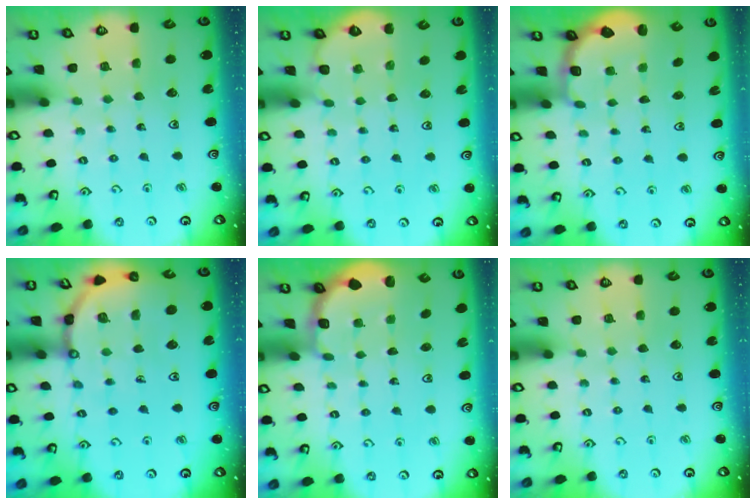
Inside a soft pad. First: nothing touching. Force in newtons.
{"total": 2.0, "press": 2.0, "slide": 0.1}
{"total": 2.8, "press": 2.1, "slide": 1.8}
{"total": 9.8, "press": 9.7, "slide": 1.3}
{"total": 2.0, "press": 1.8, "slide": 0.8}
{"total": 0.0}